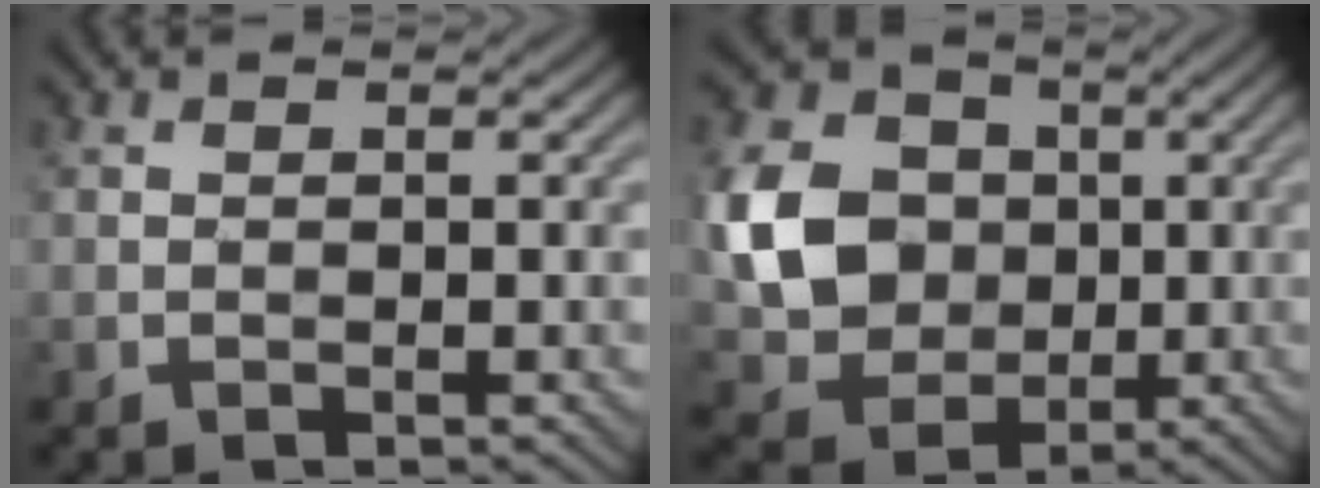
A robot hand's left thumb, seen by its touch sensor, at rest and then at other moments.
{"total": 10.3, "force": [0.5, 9.0, 5.0], "torque": [-0.140, -0.003, 0.004]}